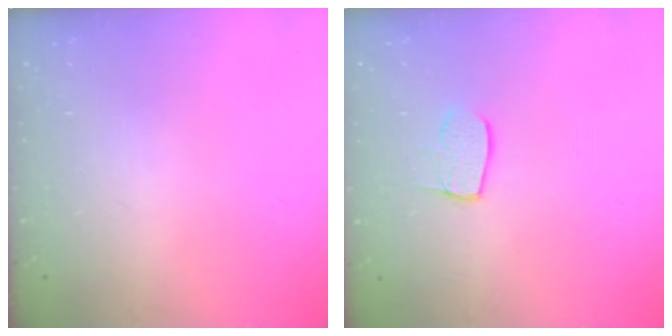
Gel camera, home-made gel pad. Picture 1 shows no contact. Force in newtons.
{"total": 7.0, "press": 7.0, "slide": 0.6}